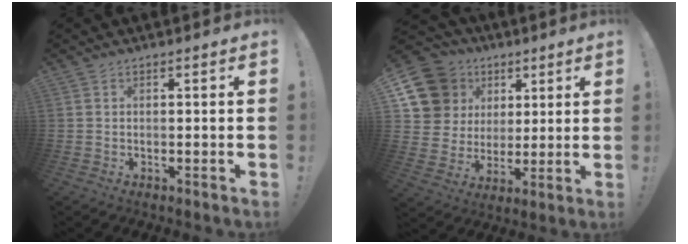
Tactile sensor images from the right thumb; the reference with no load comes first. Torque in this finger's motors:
{"motor_torque": [-0.32, 0.61, -0.24, 0.48, 0.05]}